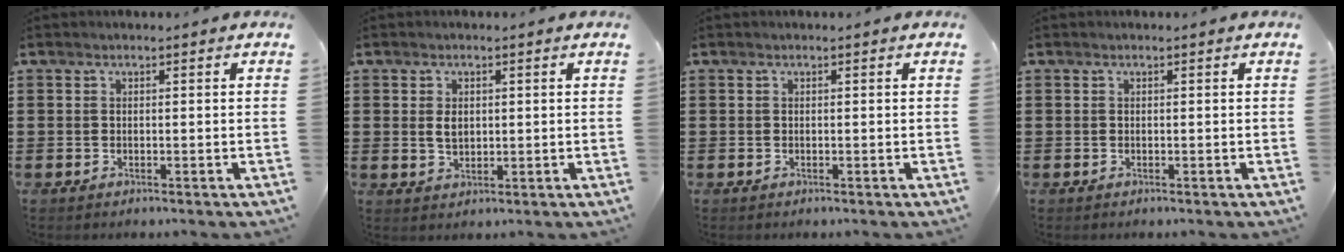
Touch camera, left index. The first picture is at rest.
{"total": 2.6, "force": [0.5, 1.6, 1.9], "torque": [-0.034, 0.003, 0.007]}
{"total": 0.0}
{"total": 0.0}